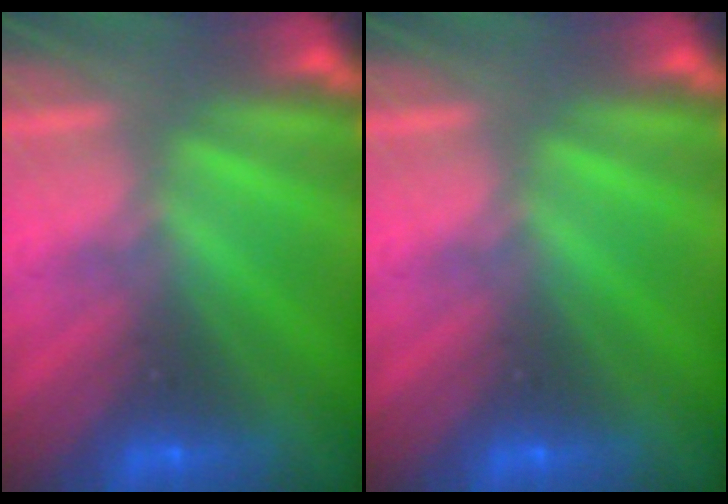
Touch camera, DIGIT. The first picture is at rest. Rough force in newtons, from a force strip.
{"total": 0.0}